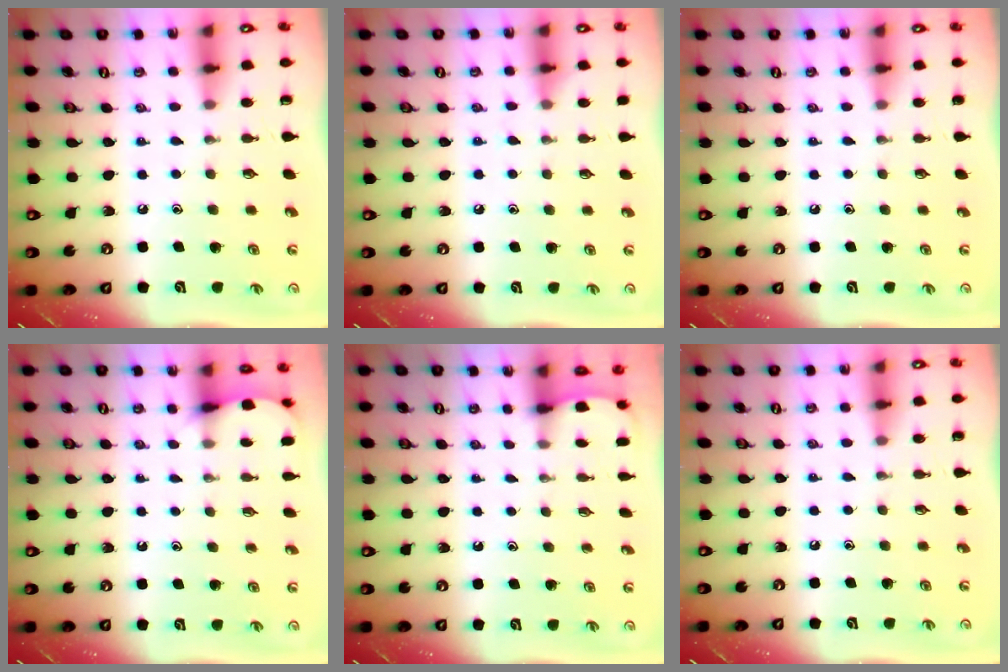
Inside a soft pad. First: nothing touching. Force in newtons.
{"total": 5.0, "press": 5.0, "slide": 0.7}
{"total": 0.0}
{"total": 3.9, "press": 3.9, "slide": 0.3}
{"total": 1.2, "press": 1.2, "slide": 0.1}
{"total": 0.0}